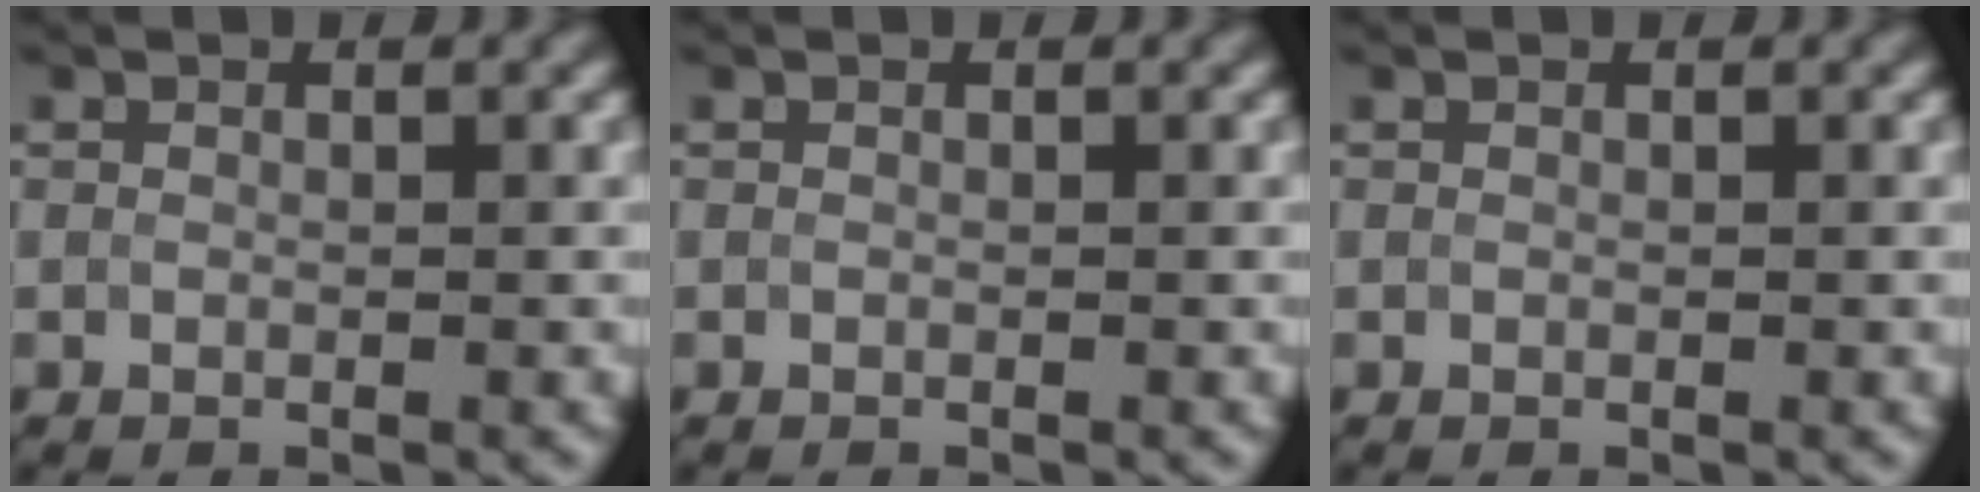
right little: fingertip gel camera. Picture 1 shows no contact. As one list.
[{"total": 0.0}, {"total": 0.0}]